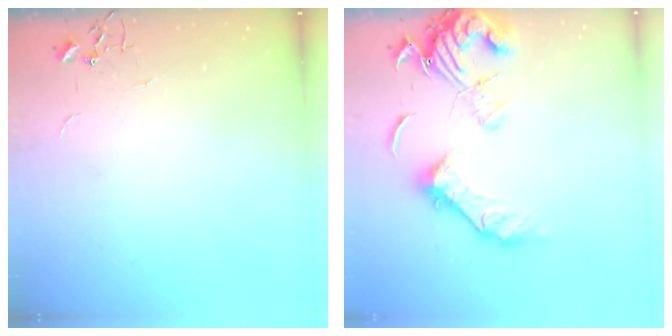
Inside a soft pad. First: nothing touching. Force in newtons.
{"total": 16.8, "press": 16.7, "slide": 2.2}